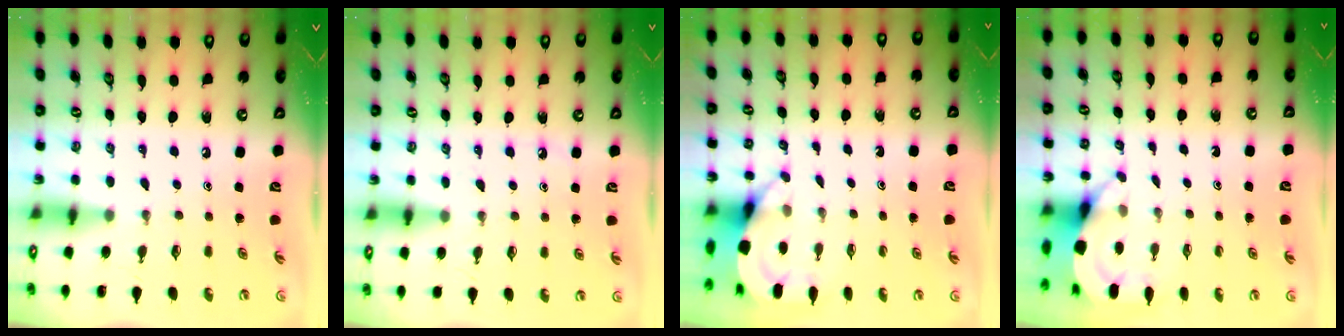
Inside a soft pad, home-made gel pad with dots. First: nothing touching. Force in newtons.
{"total": 5.9, "press": 5.9, "slide": 0.7}
{"total": 3.8, "press": 3.8, "slide": 0.2}
{"total": 3.7, "press": 3.7, "slide": 0.2}